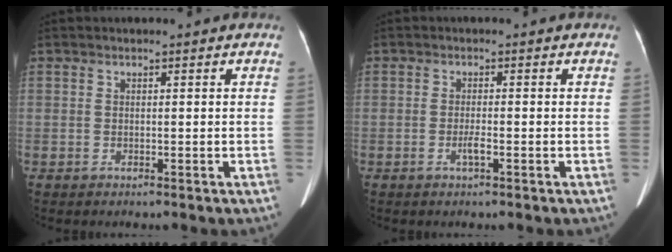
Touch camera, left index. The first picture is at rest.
{"total": 2.1, "force": [-1.9, 0.0, 0.9], "torque": [-0.021, 0.000, -0.028]}